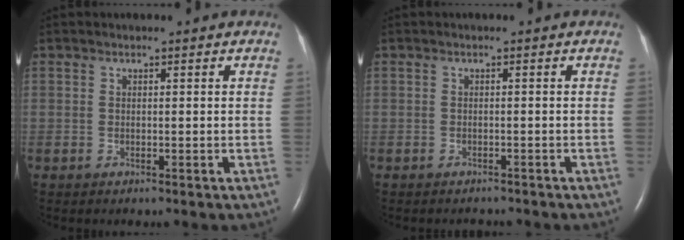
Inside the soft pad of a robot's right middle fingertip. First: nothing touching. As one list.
[{"total": 1.6, "force": [-1.6, 0.5, 0.1], "torque": [-0.004, -0.002, -0.018]}]